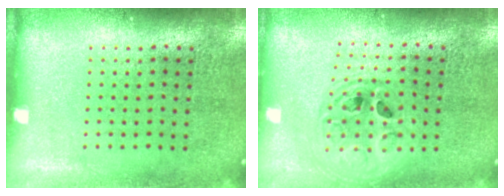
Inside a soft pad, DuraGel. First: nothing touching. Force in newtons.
{"total": 1.8, "press": 1.5, "slide": 1.0}